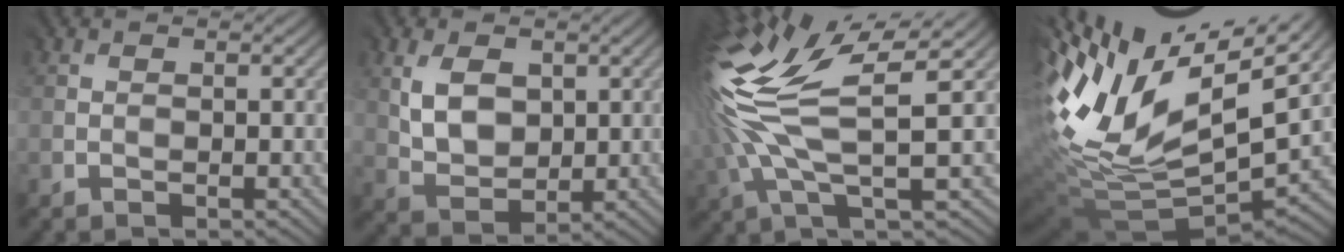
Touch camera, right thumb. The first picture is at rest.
{"total": 6.0, "force": [2.0, 4.1, 3.8], "torque": [-0.091, 0.000, 0.045]}
{"total": 12.1, "force": [2.6, 4.2, 11.1], "torque": [-0.260, 0.011, 0.056]}
{"total": 14.9, "force": [5.6, 7.0, 11.9], "torque": [-0.274, 0.000, 0.129]}